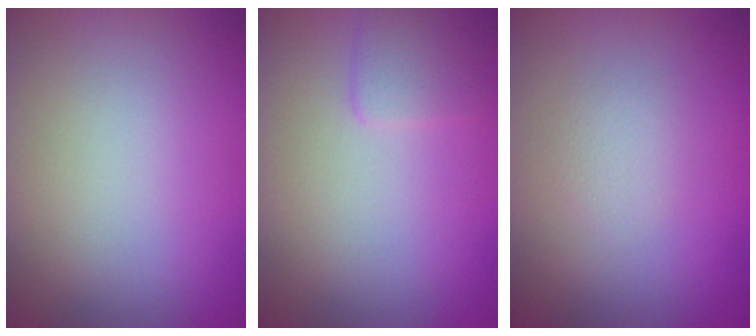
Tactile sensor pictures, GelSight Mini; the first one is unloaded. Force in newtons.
{"total": 1.6, "press": 1.6, "slide": 0.1}
{"total": 1.1, "press": 1.1, "slide": 0.0}